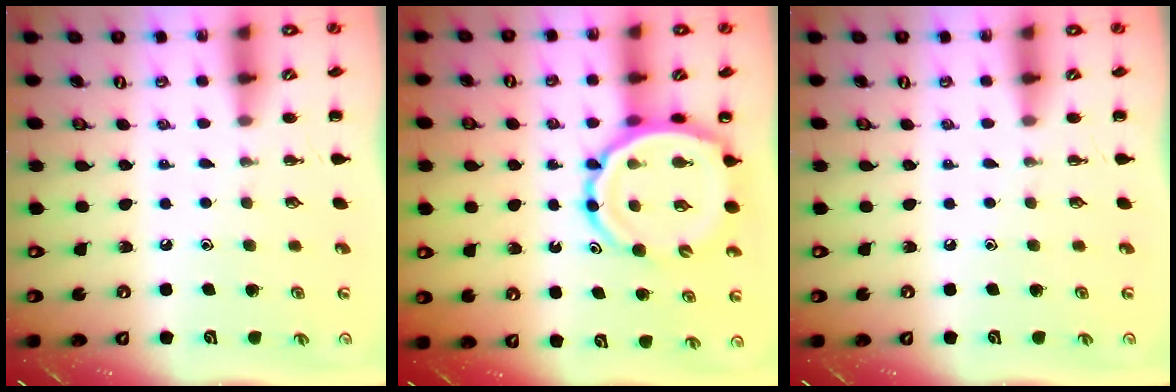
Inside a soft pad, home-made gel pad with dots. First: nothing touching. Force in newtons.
{"total": 12.0, "press": 11.4, "slide": 3.7}
{"total": 0.0}